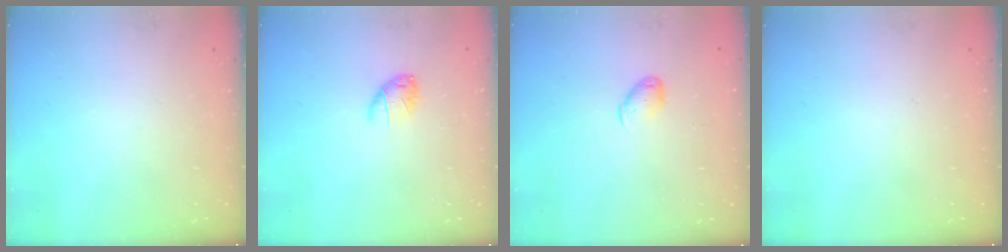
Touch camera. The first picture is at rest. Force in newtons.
{"total": 5.7, "press": 5.6, "slide": 0.7}
{"total": 6.0, "press": 5.9, "slide": 1.0}
{"total": 0.0}